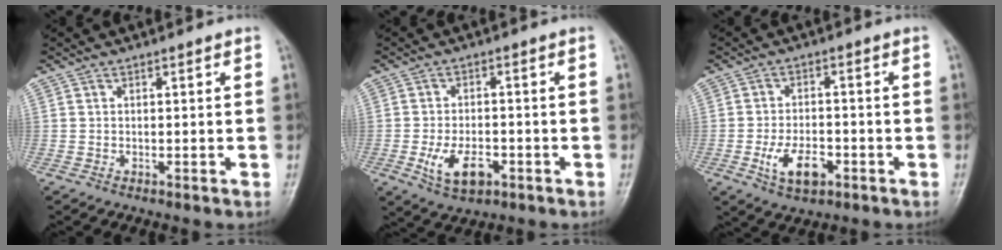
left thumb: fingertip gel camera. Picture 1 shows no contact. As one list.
[{"total": 7.3, "force": [-2.7, 4.2, 5.3], "torque": [-0.092, 0.008, -0.040]}, {"total": 7.2, "force": [-2.8, 4.1, 5.2], "torque": [-0.086, 0.011, -0.046]}]